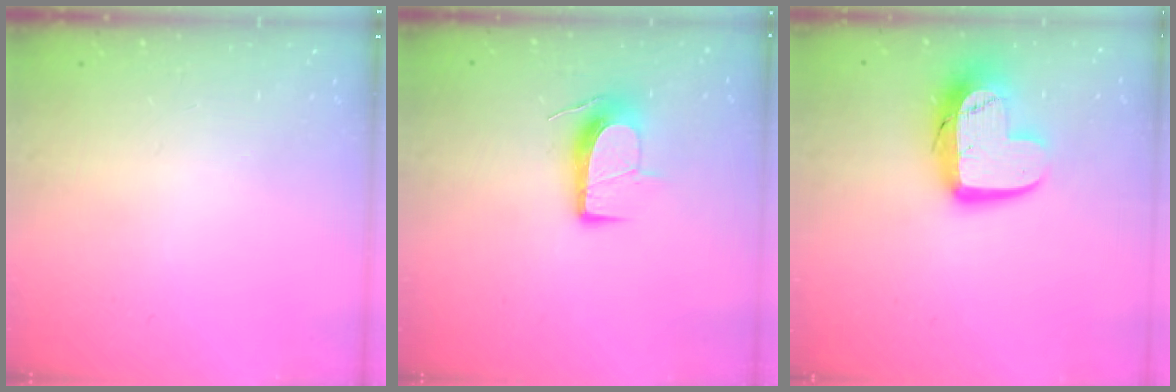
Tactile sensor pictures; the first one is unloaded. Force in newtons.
{"total": 10.9, "press": 10.9, "slide": 0.2}
{"total": 15.1, "press": 15.0, "slide": 1.2}